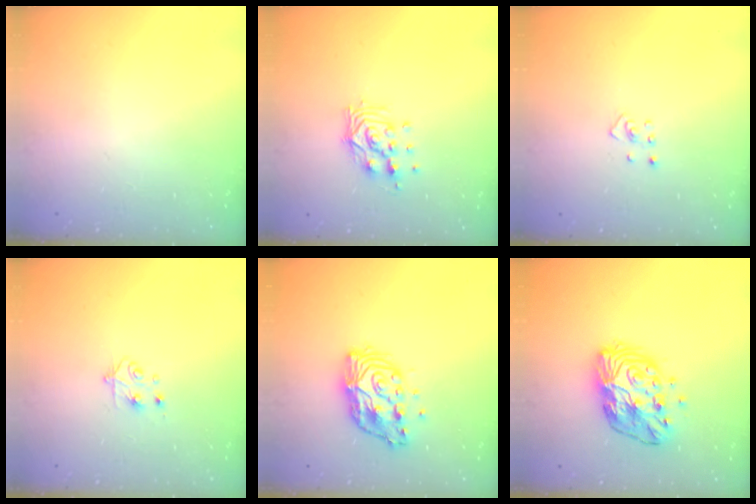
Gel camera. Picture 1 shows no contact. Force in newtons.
{"total": 10.7, "press": 10.7, "slide": 0.7}
{"total": 2.4, "press": 2.3, "slide": 0.4}
{"total": 4.8, "press": 4.8, "slide": 0.6}
{"total": 11.8, "press": 11.7, "slide": 1.0}
{"total": 13.5, "press": 13.5, "slide": 1.0}